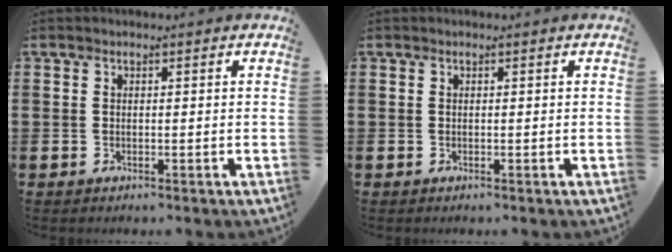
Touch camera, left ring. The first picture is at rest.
{"total": 0.0}